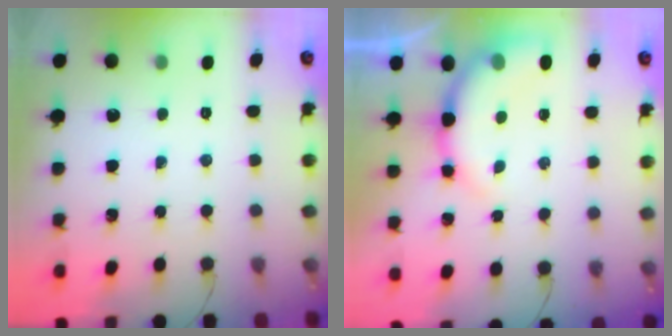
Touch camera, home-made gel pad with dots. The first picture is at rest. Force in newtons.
{"total": 9.0, "press": 8.9, "slide": 1.2}